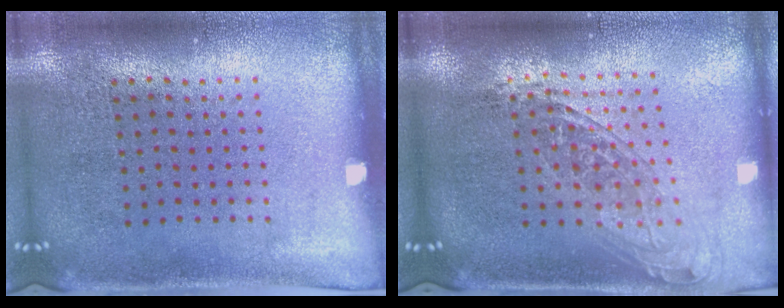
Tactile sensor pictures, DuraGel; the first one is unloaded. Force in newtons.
{"total": 1.6, "press": 1.3, "slide": 1.0}